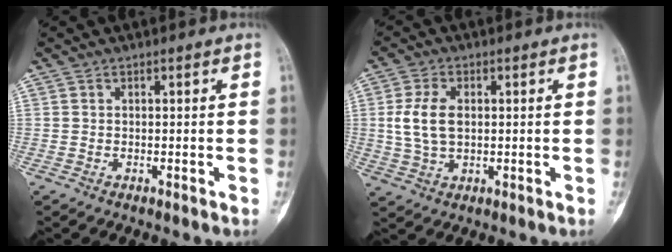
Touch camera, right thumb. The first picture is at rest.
{"total": 7.2, "force": [0.7, 4.4, 5.7], "torque": [-0.111, 0.002, 0.018]}